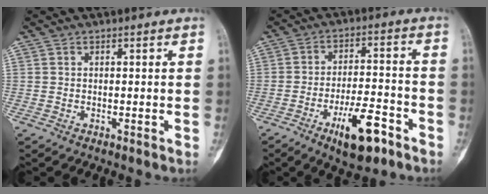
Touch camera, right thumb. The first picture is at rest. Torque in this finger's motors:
{"motor_torque": [2.07, 0.97, 0.99, -1.09, 0.38]}